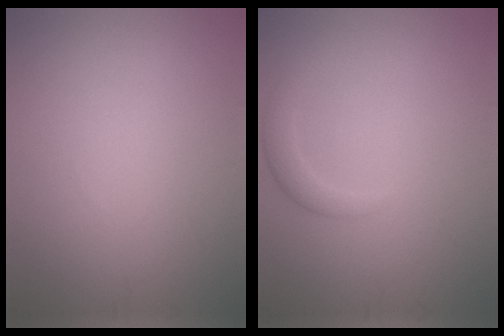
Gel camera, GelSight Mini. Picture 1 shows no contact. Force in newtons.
{"total": 1.7, "press": 1.7, "slide": 0.2}